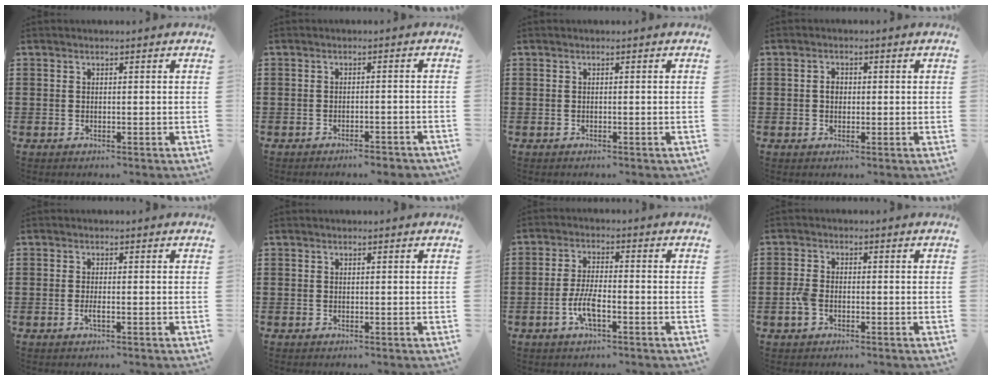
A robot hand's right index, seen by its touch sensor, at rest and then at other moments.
{"total": 2.0, "force": [-1.9, -0.1, 0.6], "torque": [-0.014, -0.002, -0.037]}
{"total": 0.0}
{"total": 1.8, "force": [0.0, 1.3, 1.2], "torque": [-0.024, 0.007, 0.000]}
{"total": 1.3, "force": [-0.5, 0.2, 1.1], "torque": [-0.029, -0.005, -0.010]}
{"total": 0.0}
{"total": 5.1, "force": [-1.9, 1.5, 4.4], "torque": [-0.101, -0.003, -0.043]}
{"total": 2.6, "force": [-0.9, 1.5, 1.9], "torque": [-0.058, -0.007, -0.022]}